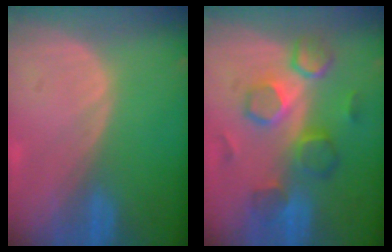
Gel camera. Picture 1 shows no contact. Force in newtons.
{"total": 8.4, "press": 8.3, "slide": 1.4}